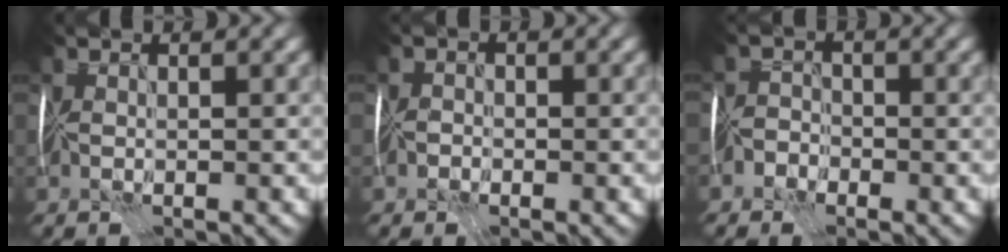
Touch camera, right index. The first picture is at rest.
{"total": 1.4, "force": [-1.2, 0.7, -0.3], "torque": [0.030, 0.007, -0.026]}
{"total": 2.5, "force": [-2.3, 0.9, -0.6], "torque": [0.039, 0.005, -0.047]}